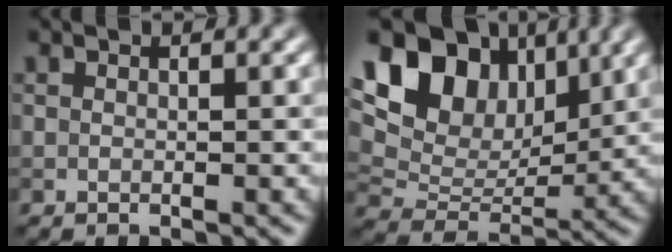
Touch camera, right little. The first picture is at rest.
{"total": 11.9, "force": [5.8, 8.0, 6.6], "torque": [-0.125, 0.032, 0.089]}